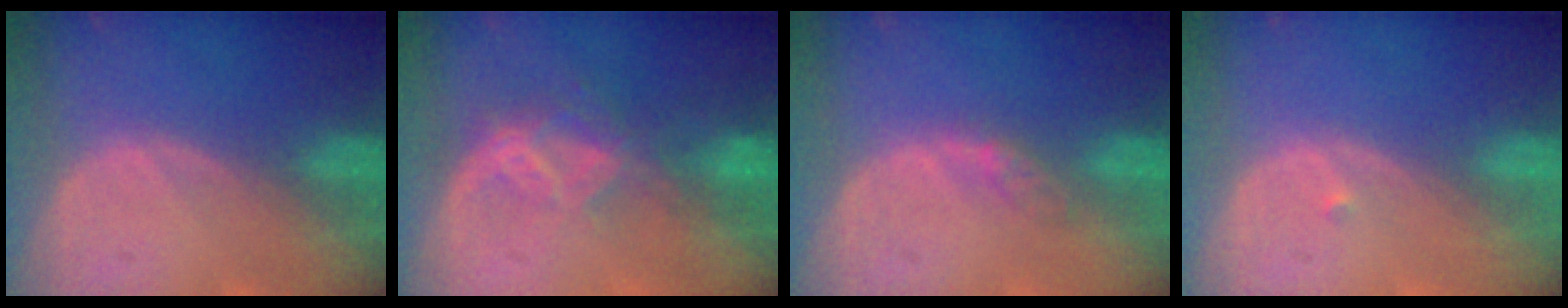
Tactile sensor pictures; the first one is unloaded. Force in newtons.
{"total": 6.7, "press": 5.7, "slide": 3.5}
{"total": 2.2, "press": 1.9, "slide": 1.2}
{"total": 0.5, "press": 0.4, "slide": 0.3}